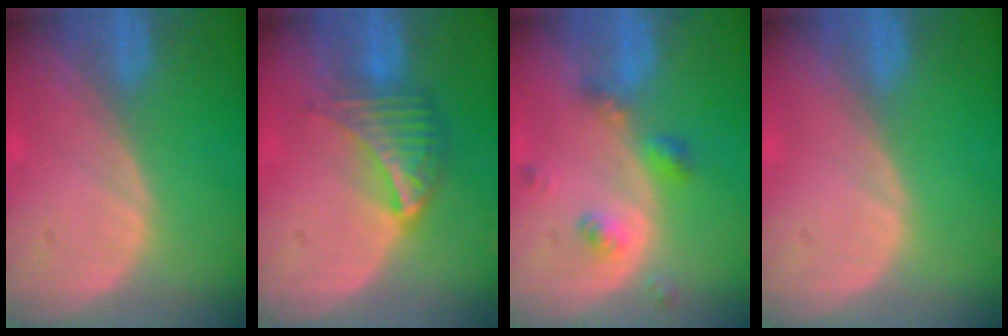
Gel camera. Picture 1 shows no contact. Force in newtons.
{"total": 7.2, "press": 6.3, "slide": 3.3}
{"total": 5.0, "press": 4.4, "slide": 2.3}
{"total": 0.0}